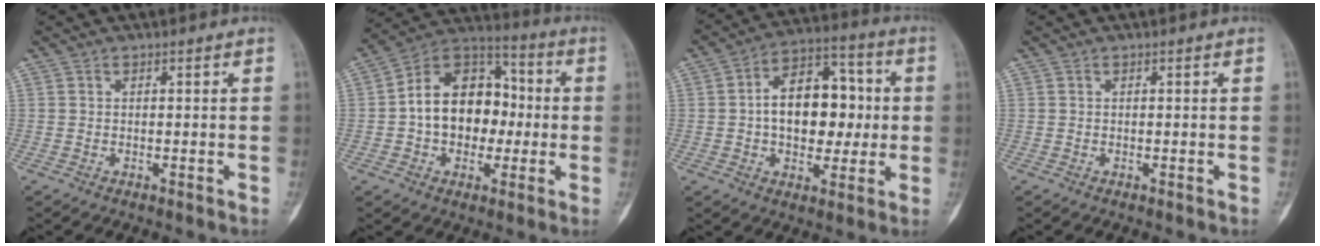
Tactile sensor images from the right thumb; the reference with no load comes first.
{"total": 16.7, "force": [-0.4, 12.2, 11.4], "torque": [-0.136, 0.037, -0.015]}
{"total": 15.9, "force": [0.5, 10.2, 12.1], "torque": [-0.139, 0.029, 0.003]}
{"total": 0.0}